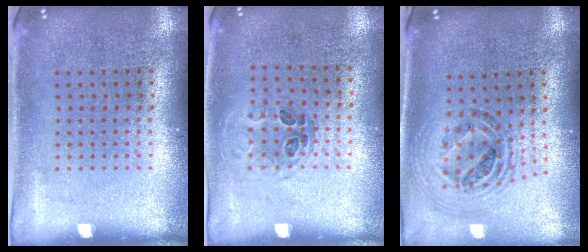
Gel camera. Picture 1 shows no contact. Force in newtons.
{"total": 1.0, "press": 0.6, "slide": 0.7}
{"total": 1.2, "press": 1.1, "slide": 0.4}